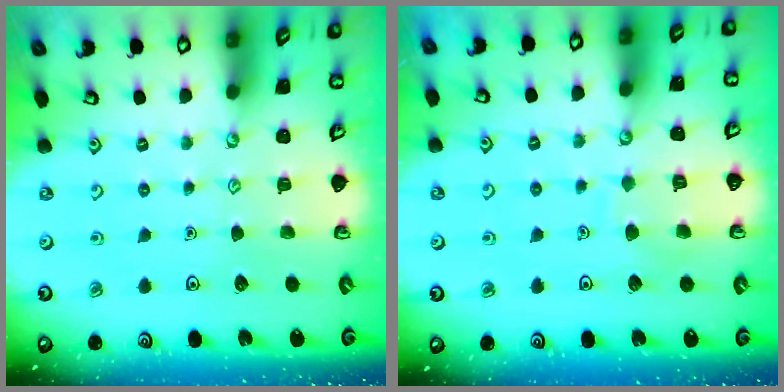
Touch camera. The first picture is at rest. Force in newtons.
{"total": 6.0, "press": 6.0, "slide": 0.6}